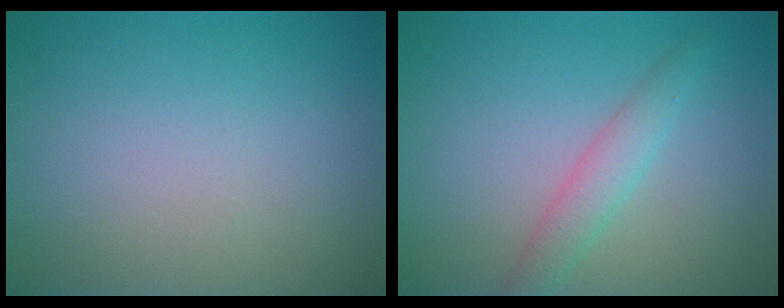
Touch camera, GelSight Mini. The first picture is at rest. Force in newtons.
{"total": 2.4, "press": 2.4, "slide": 0.0}